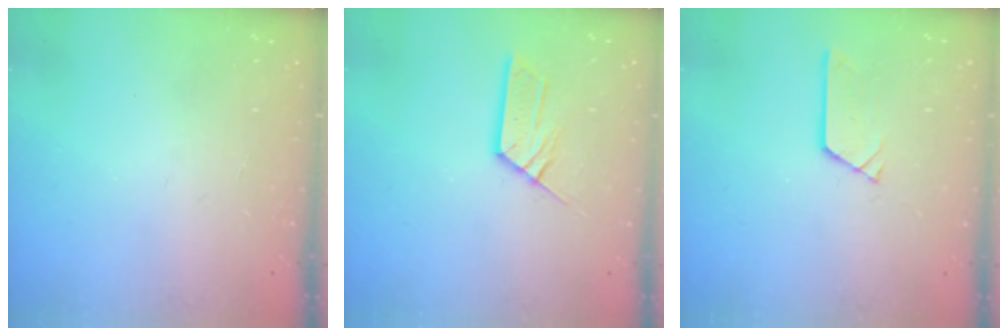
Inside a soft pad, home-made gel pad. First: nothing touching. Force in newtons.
{"total": 7.8, "press": 7.8, "slide": 0.6}
{"total": 3.4, "press": 3.4, "slide": 0.4}